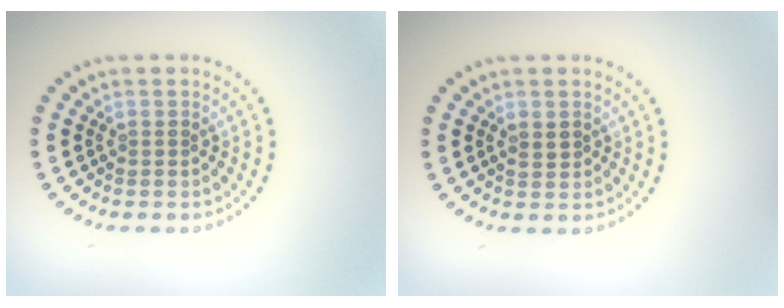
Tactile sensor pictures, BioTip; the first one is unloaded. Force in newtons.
{"total": 0.7, "press": 0.6, "slide": 0.4}